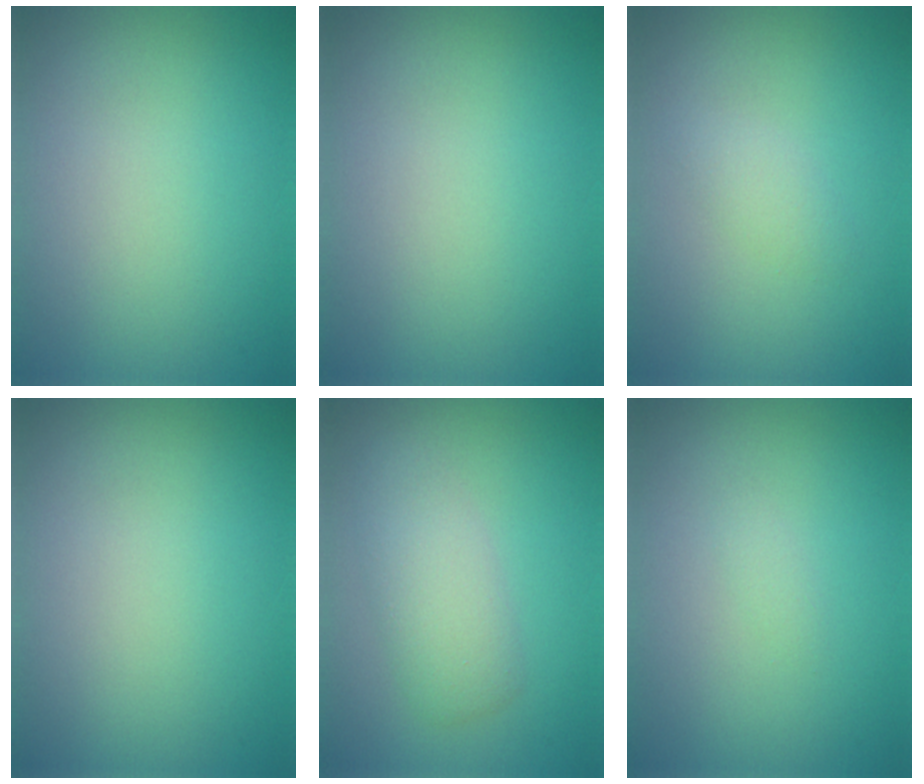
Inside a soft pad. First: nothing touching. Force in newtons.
{"total": 0.0}
{"total": 1.2, "press": 1.2, "slide": 0.1}
{"total": 0.0}
{"total": 3.3, "press": 3.3, "slide": 0.0}
{"total": 0.6, "press": 0.6, "slide": 0.0}